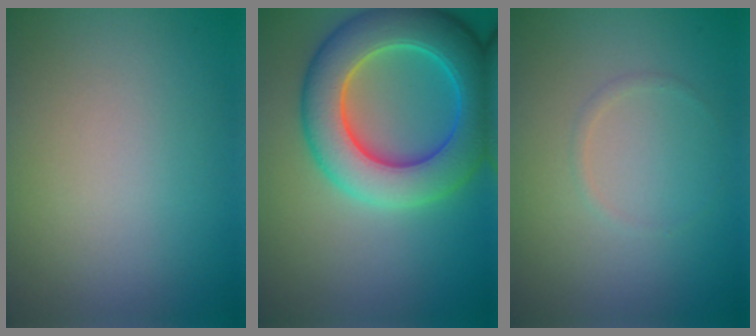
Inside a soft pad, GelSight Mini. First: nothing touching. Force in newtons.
{"total": 9.5, "press": 9.5, "slide": 0.2}
{"total": 0.6, "press": 0.6, "slide": 0.0}